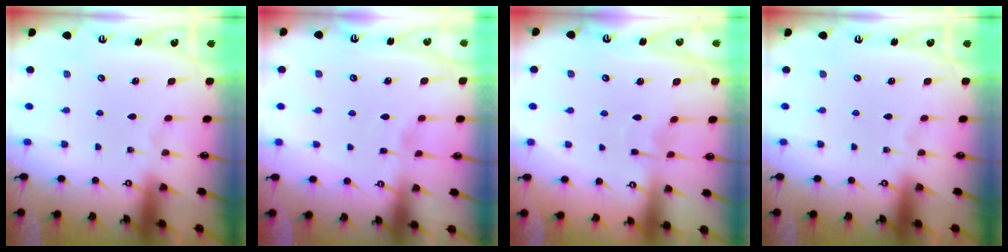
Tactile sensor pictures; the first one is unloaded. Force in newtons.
{"total": 2.9, "press": 2.9, "slide": 0.4}
{"total": 4.5, "press": 4.4, "slide": 0.6}
{"total": 0.0}